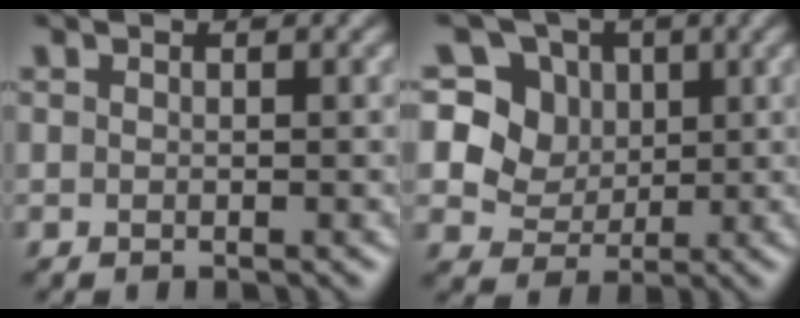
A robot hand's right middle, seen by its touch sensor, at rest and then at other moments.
{"total": 6.4, "force": [2.1, 5.6, 2.4], "torque": [-0.047, 0.001, 0.032]}